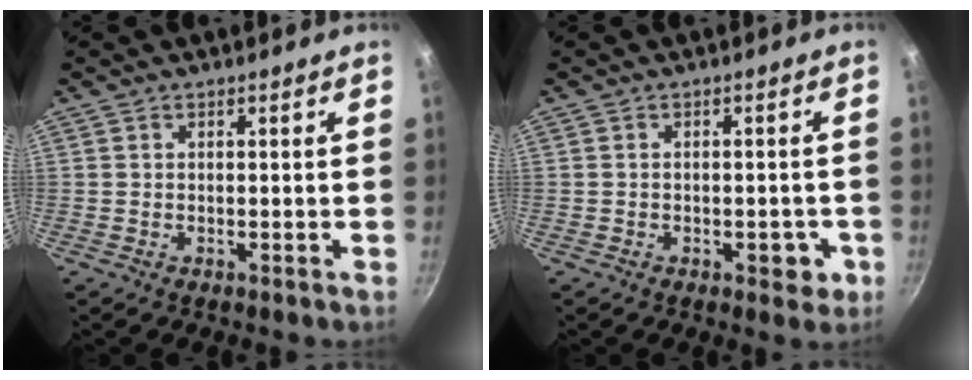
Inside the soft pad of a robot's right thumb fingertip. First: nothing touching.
{"total": 4.0, "force": [-1.4, 2.3, 3.0], "torque": [-0.018, 0.012, -0.013]}